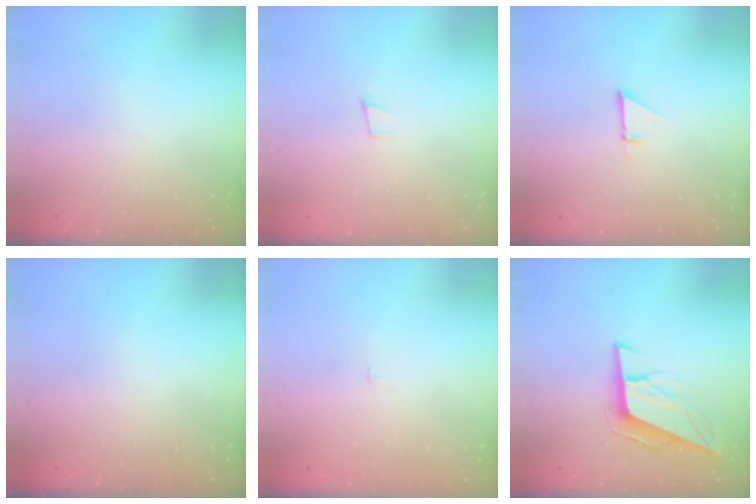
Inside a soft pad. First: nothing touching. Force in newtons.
{"total": 3.7, "press": 2.5, "slide": 2.6}
{"total": 1.5, "press": 1.5, "slide": 0.1}
{"total": 0.0}
{"total": 2.3, "press": 2.3, "slide": 0.2}
{"total": 10.3, "press": 9.8, "slide": 3.0}